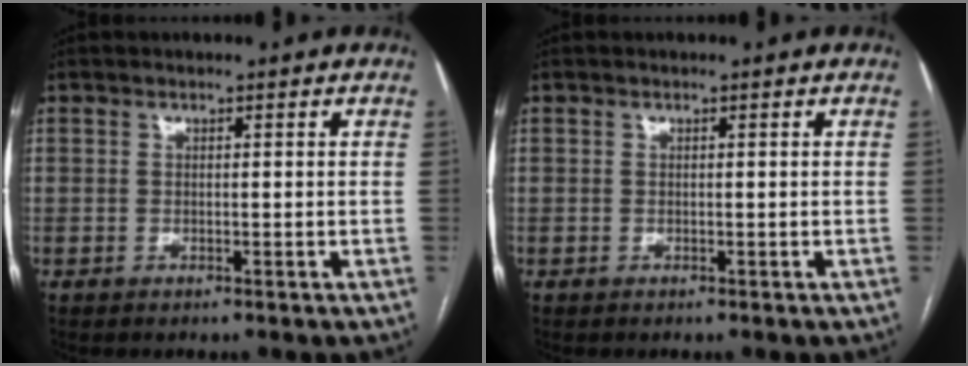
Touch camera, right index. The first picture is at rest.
{"total": 0.0}